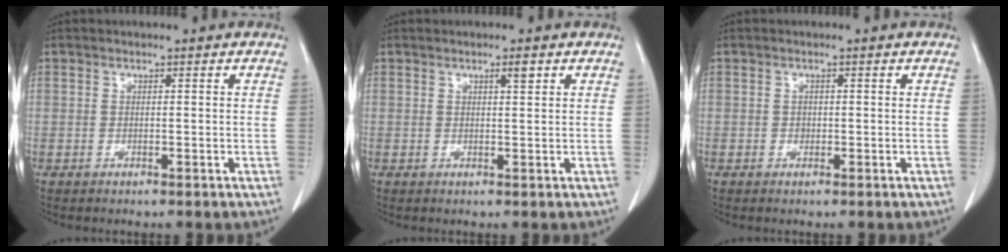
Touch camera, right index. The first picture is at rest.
{"total": 1.4, "force": [0.8, 0.1, 1.2], "torque": [-0.021, -0.002, 0.011]}
{"total": 0.6, "force": [-0.1, 0.6, 0.2], "torque": [0.000, 0.004, 0.000]}